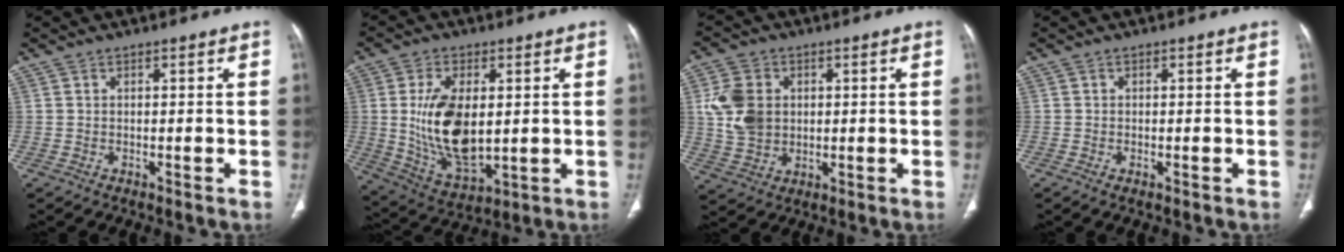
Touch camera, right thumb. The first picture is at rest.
{"total": 15.1, "force": [1.2, 8.1, 12.7], "torque": [-0.228, -0.019, 0.036]}
{"total": 9.6, "force": [1.6, 7.6, 5.6], "torque": [-0.096, -0.003, 0.035]}
{"total": 0.8, "force": [-0.4, 0.3, 0.6], "torque": [-0.014, -0.002, -0.006]}